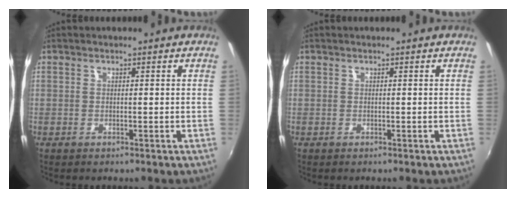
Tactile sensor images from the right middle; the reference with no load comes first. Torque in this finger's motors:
{"motor_torque": [-0.12, 0.07, -0.01, 0.00]}